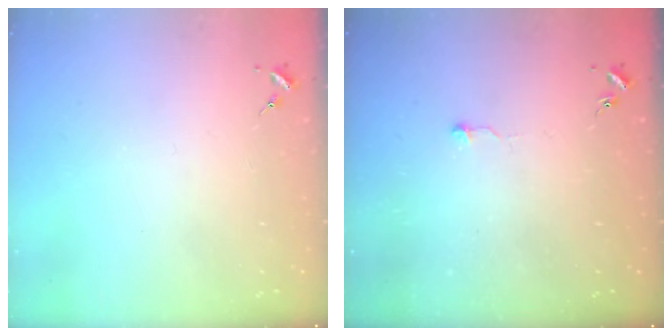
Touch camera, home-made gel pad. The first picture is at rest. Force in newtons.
{"total": 4.8, "press": 4.8, "slide": 0.4}